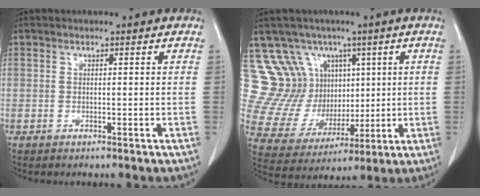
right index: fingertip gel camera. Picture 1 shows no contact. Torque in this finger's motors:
{"motor_torque": [-0.72, 0.71, -0.32, -0.07]}